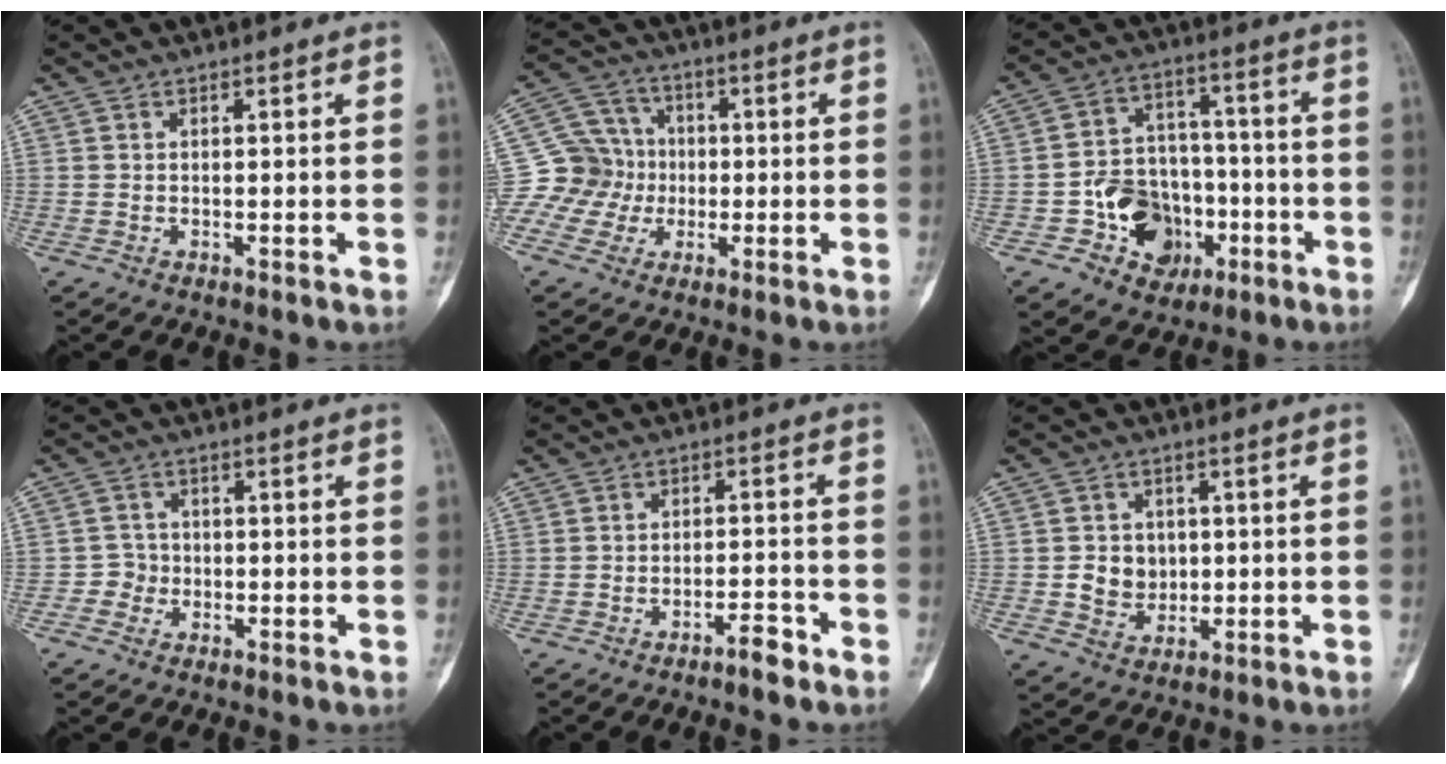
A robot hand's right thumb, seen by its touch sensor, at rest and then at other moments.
{"total": 11.1, "force": [-1.6, 10.6, 2.9], "torque": [-0.031, 0.029, -0.033]}
{"total": 13.2, "force": [-4.7, 10.6, 6.4], "torque": [-0.051, 0.045, -0.070]}
{"total": 2.5, "force": [-0.9, 2.3, 0.0], "torque": [0.015, 0.011, -0.025]}
{"total": 3.2, "force": [-2.5, 0.7, 1.9], "torque": [-0.032, 0.025, -0.040]}
{"total": 5.8, "force": [0.0, 5.2, 2.7], "torque": [-0.020, 0.002, 0.006]}